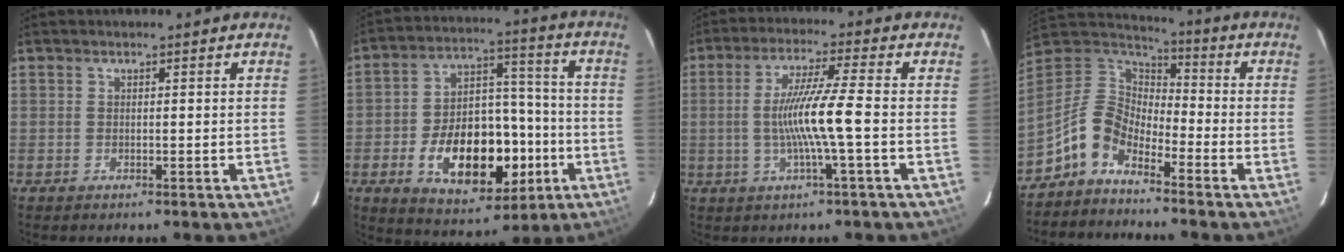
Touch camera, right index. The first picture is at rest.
{"total": 19.8, "force": [-6.4, 11.8, 14.5], "torque": [-0.274, 0.025, -0.079]}
{"total": 9.4, "force": [-1.7, -1.1, 9.2], "torque": [-0.177, -0.004, -0.028]}
{"total": 9.5, "force": [-6.4, 5.0, 5.0], "torque": [-0.108, 0.026, -0.141]}